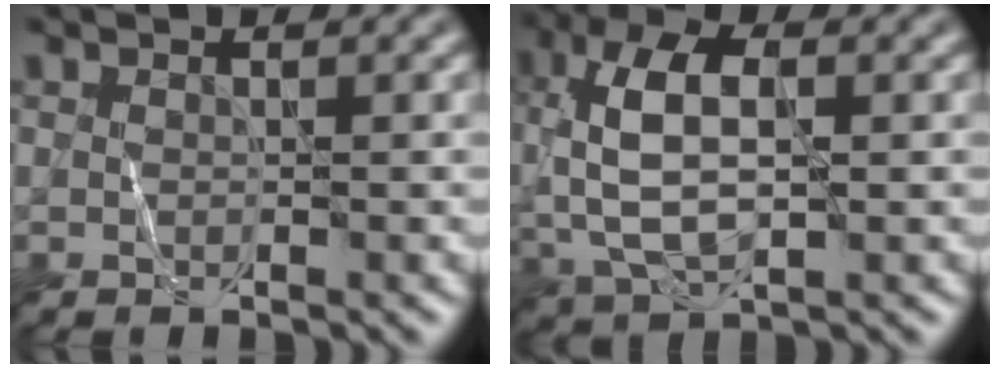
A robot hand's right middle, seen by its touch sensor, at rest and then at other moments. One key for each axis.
{"total": 7.1, "fx": 0.4, "fy": 3.5, "fz": 6.1, "tx": -0.133, "ty": 0.012, "tz": 0.003}